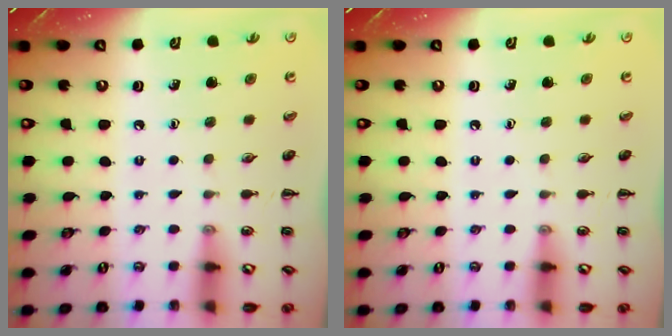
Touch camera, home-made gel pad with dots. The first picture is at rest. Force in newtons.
{"total": 0.0}